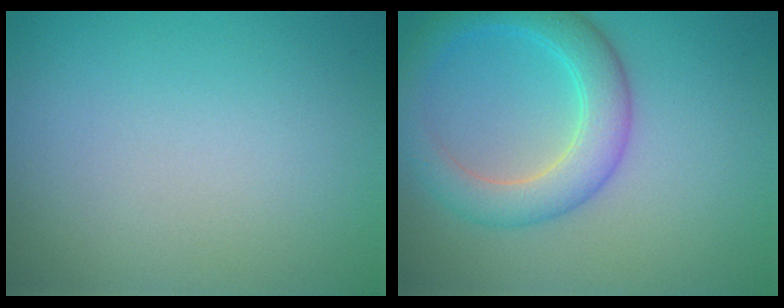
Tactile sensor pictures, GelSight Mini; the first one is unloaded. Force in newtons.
{"total": 5.0, "press": 4.9, "slide": 0.3}